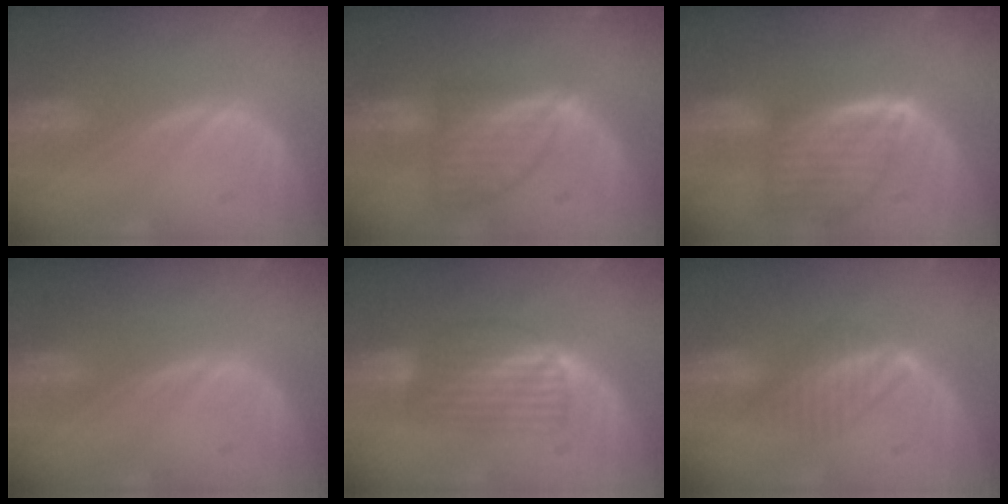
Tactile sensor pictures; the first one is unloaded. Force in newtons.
{"total": 7.4, "press": 6.8, "slide": 2.9}
{"total": 8.0, "press": 7.3, "slide": 3.4}
{"total": 0.0}
{"total": 6.8, "press": 6.0, "slide": 3.3}
{"total": 4.1, "press": 4.1, "slide": 0.8}